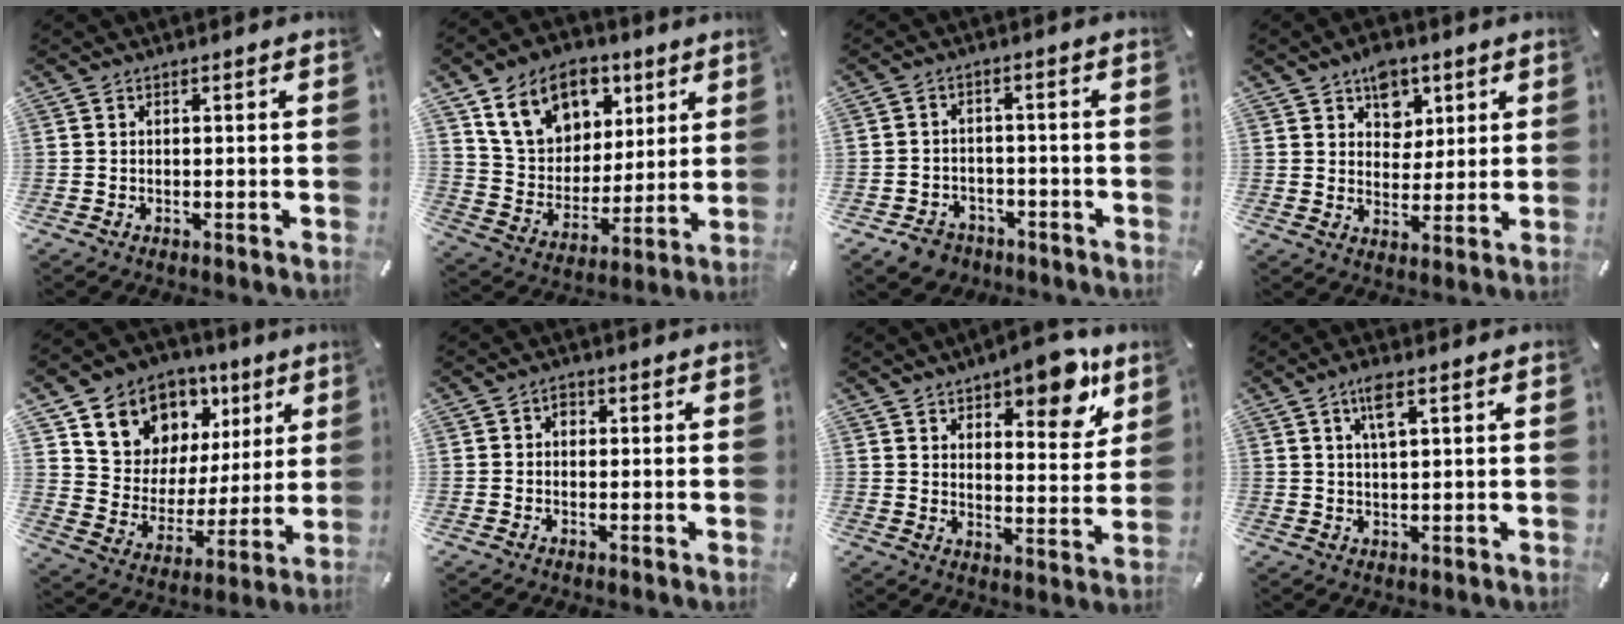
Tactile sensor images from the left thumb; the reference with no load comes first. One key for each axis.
{"total": 15.5, "fx": 8.6, "fy": 11.5, "fz": 5.9, "tx": -0.108, "ty": -0.038, "tz": 0.166}
{"total": 5.4, "fx": -3.5, "fy": 3.9, "fz": 1.3, "tx": -0.027, "ty": 0.019, "tz": -0.065}
{"total": 7.5, "fx": 4.2, "fy": 5.8, "fz": 2.2, "tx": -0.018, "ty": -0.017, "tz": 0.073}
{"total": 11.0, "fx": 6.9, "fy": 8.5, "fz": 0.6, "tx": -0.017, "ty": -0.077, "tz": 0.130}
{"total": 1.4, "fx": -0.1, "fy": 1.2, "fz": 0.7, "tx": -0.014, "ty": 0.006, "tz": -0.004}
{"total": 11.4, "fx": 8.7, "fy": 4.7, "fz": 5.7, "tx": -0.058, "ty": -0.059, "tz": 0.148}
{"total": 5.1, "fx": 2.4, "fy": 1.3, "fz": 4.3, "tx": -0.092, "ty": 0.005, "tz": 0.041}